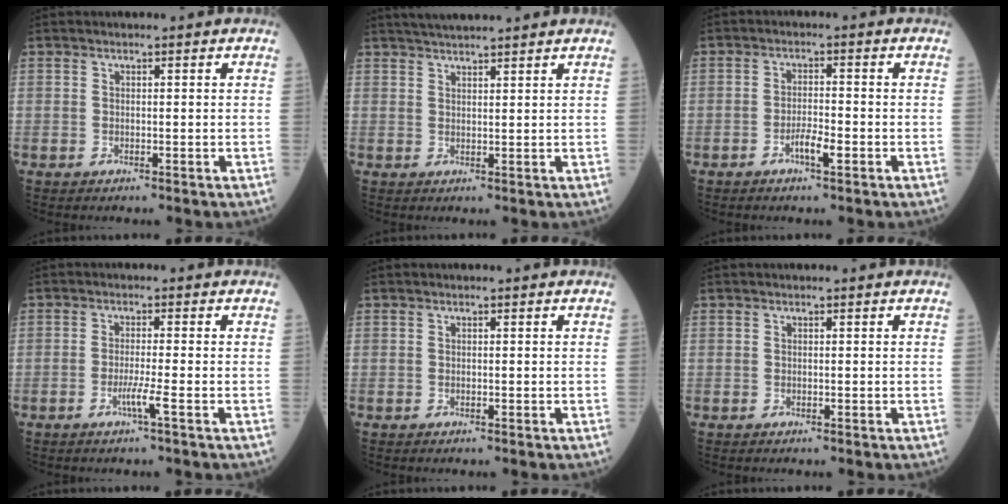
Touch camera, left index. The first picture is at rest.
{"total": 5.6, "force": [5.1, -0.2, 2.2], "torque": [-0.039, 0.029, 0.081]}
{"total": 3.2, "force": [-1.7, 0.5, 2.7], "torque": [-0.049, 0.001, -0.031]}
{"total": 2.7, "force": [-1.3, -0.7, 2.2], "torque": [-0.047, -0.005, -0.028]}
{"total": 0.0}
{"total": 0.0}